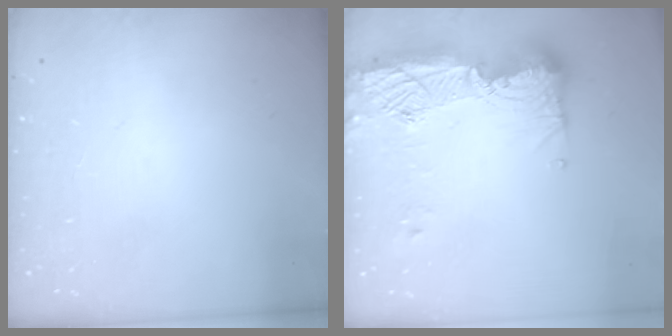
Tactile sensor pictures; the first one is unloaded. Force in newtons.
{"total": 21.5, "press": 20.4, "slide": 6.7}